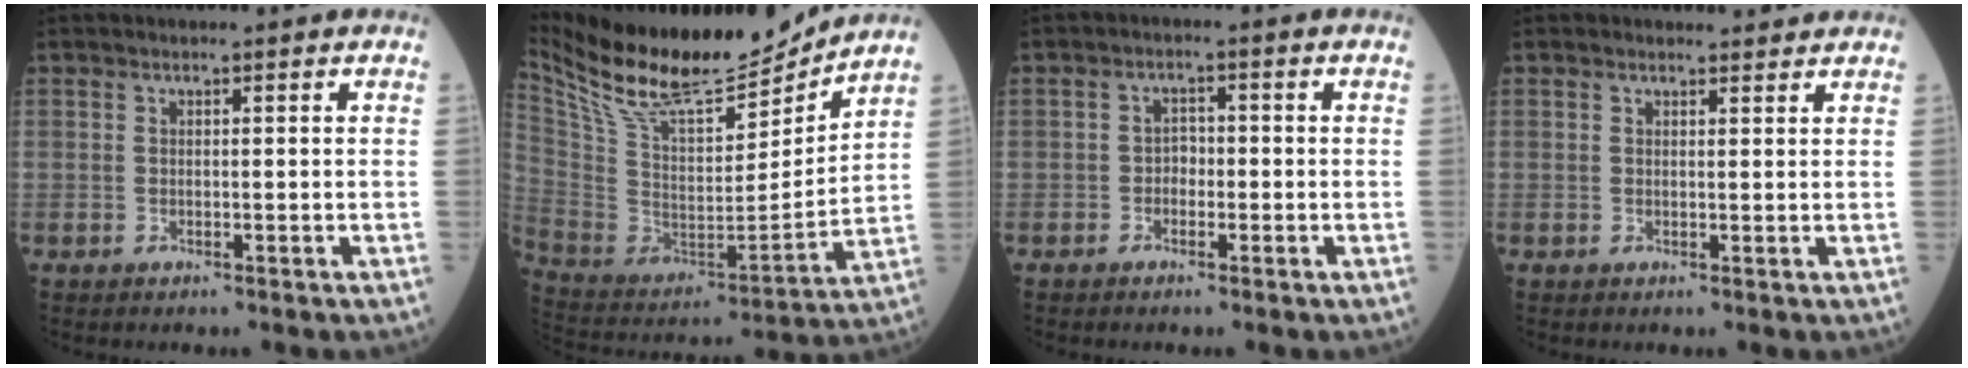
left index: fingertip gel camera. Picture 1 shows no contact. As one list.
[{"total": 20.8, "force": [18.5, 4.2, 8.5], "torque": [-0.171, -0.019, 0.323]}, {"total": 1.7, "force": [-0.8, 1.1, 1.0], "torque": [-0.007, 0.003, -0.017]}, {"total": 2.7, "force": [2.6, 0.8, 0.1], "torque": [-0.003, 0.003, 0.028]}]